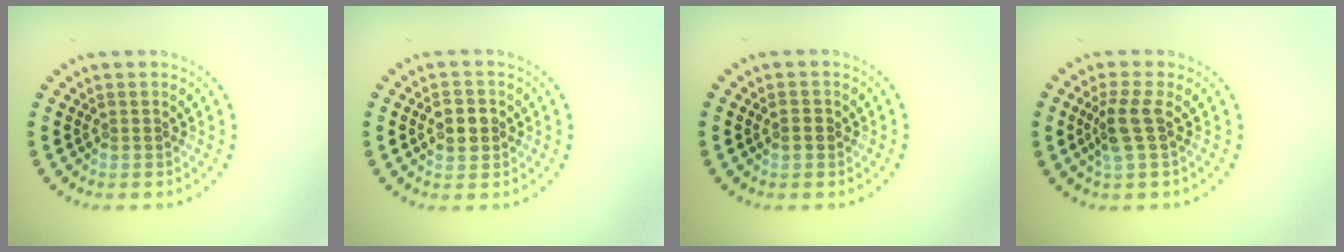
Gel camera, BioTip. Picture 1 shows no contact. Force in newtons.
{"total": 2.9, "press": 2.9, "slide": 0.1}
{"total": 0.9, "press": 0.9, "slide": 0.1}
{"total": 2.7, "press": 2.1, "slide": 1.7}